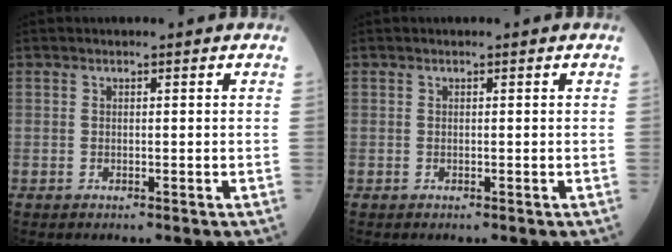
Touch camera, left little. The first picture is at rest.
{"total": 0.0}